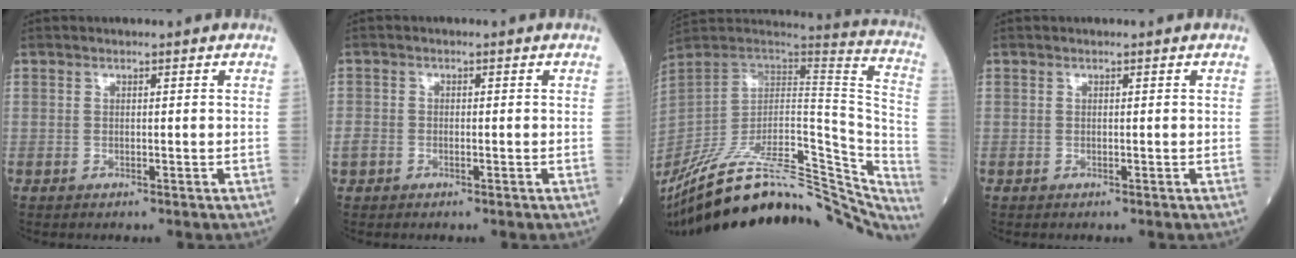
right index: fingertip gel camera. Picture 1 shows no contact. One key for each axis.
{"total": 1.8, "fx": -0.8, "fy": 1.3, "fz": 0.8, "tx": -0.022, "ty": 0.002, "tz": -0.015}
{"total": 36.3, "fx": -29.8, "fy": 9.5, "fz": 18.5, "tx": -0.245, "ty": -0.030, "tz": -0.415}
{"total": 0.0}